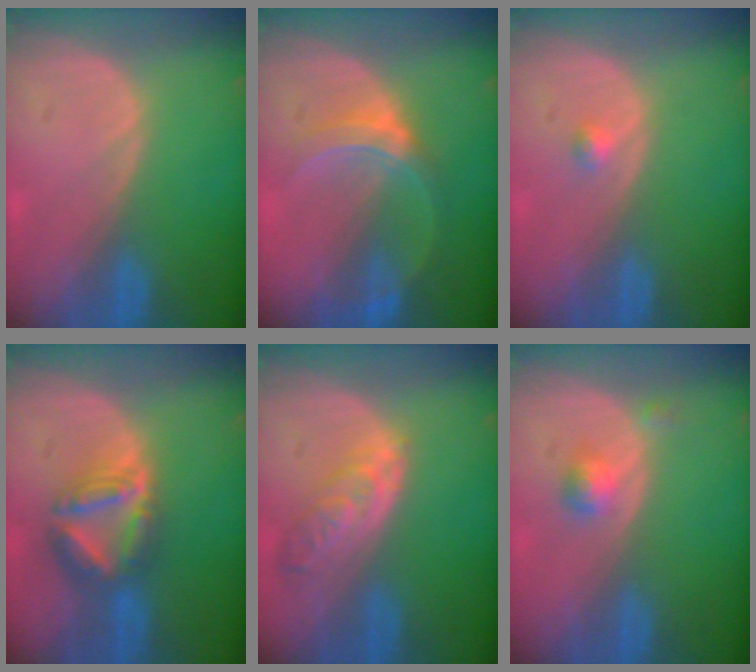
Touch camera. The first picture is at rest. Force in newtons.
{"total": 5.5, "press": 5.5, "slide": 0.3}
{"total": 1.2, "press": 1.1, "slide": 0.6}
{"total": 8.0, "press": 6.9, "slide": 4.0}
{"total": 5.8, "press": 5.3, "slide": 2.3}
{"total": 2.4, "press": 2.1, "slide": 1.1}